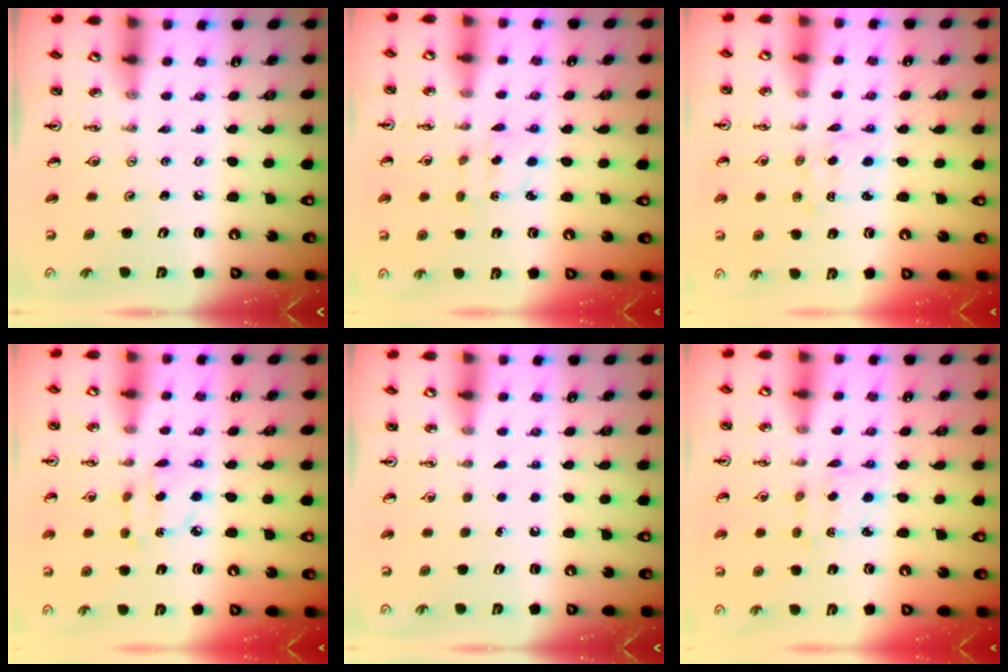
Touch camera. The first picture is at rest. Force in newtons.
{"total": 2.1, "press": 2.0, "slide": 0.7}
{"total": 2.8, "press": 2.8, "slide": 0.4}
{"total": 4.0, "press": 4.0, "slide": 0.3}
{"total": 1.5, "press": 1.5, "slide": 0.1}
{"total": 2.4, "press": 2.3, "slide": 0.8}